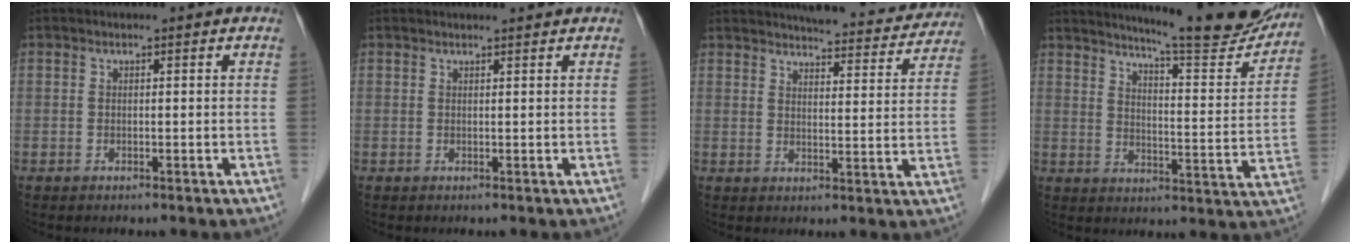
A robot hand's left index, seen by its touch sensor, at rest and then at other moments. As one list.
[{"total": 2.5, "force": [2.5, -0.1, 0.6], "torque": [-0.007, 0.012, 0.032]}, {"total": 18.3, "force": [17.2, 3.5, 5.5], "torque": [-0.059, -0.019, 0.202]}, {"total": 19.1, "force": [17.3, 1.2, 7.9], "torque": [-0.111, -0.059, 0.219]}]